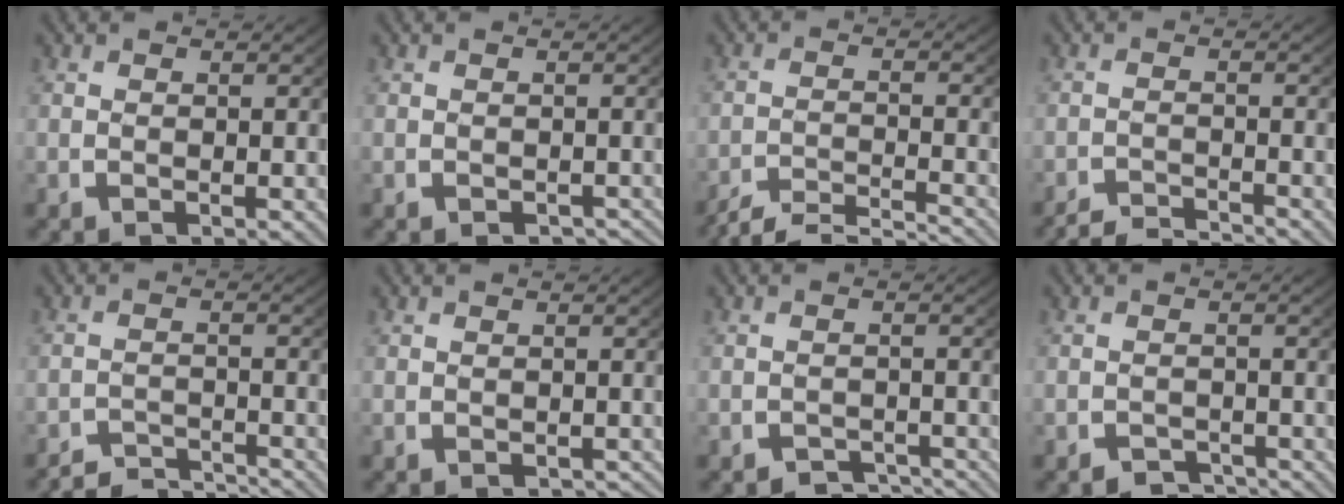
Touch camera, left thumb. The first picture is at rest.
{"total": 2.1, "force": [-1.9, 0.7, 0.5], "torque": [-0.003, -0.005, -0.027]}
{"total": 5.7, "force": [-5.0, 1.7, 2.2], "torque": [-0.036, -0.015, -0.083]}
{"total": 2.9, "force": [-2.8, 0.5, 0.5], "torque": [-0.004, -0.007, -0.056]}
{"total": 3.9, "force": [-3.7, 0.7, 0.8], "torque": [-0.008, -0.011, -0.071]}
{"total": 1.3, "force": [-1.2, 0.5, 0.3], "torque": [-0.002, -0.003, -0.017]}
{"total": 3.2, "force": [-2.8, 1.3, 1.0], "torque": [-0.006, -0.014, -0.044]}
{"total": 2.6, "force": [-2.4, 1.0, 0.6], "torque": [-0.002, -0.012, -0.040]}